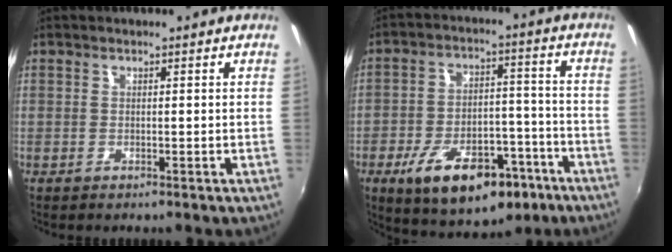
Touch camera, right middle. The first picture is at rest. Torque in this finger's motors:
{"motor_torque": [1.32, -0.82, 0.32, 0.18]}